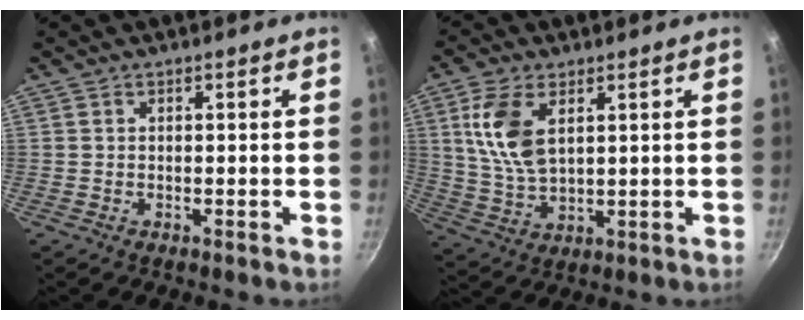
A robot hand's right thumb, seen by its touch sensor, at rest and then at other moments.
{"total": 10.3, "force": [3.3, 5.5, 8.0], "torque": [-0.156, -0.015, 0.071]}